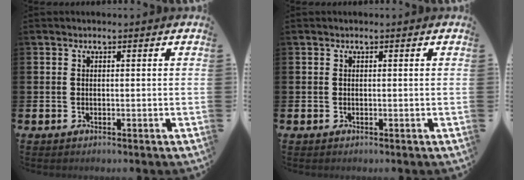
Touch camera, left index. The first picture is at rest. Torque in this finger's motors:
{"motor_torque": [-0.11, 0.24, -0.02, 0.01]}